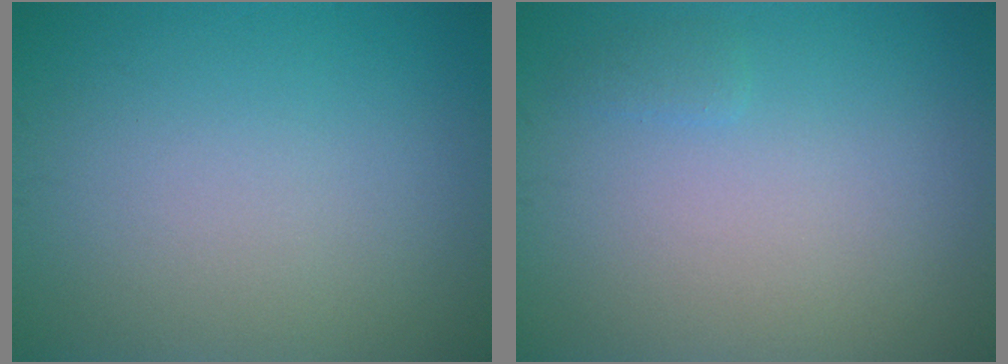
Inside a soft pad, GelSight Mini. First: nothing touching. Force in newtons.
{"total": 0.6, "press": 0.6, "slide": 0.1}